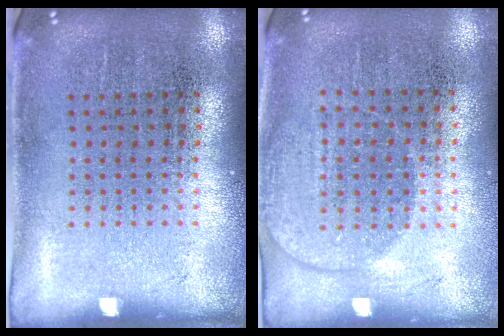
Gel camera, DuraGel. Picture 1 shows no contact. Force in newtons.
{"total": 1.4, "press": 1.2, "slide": 0.7}